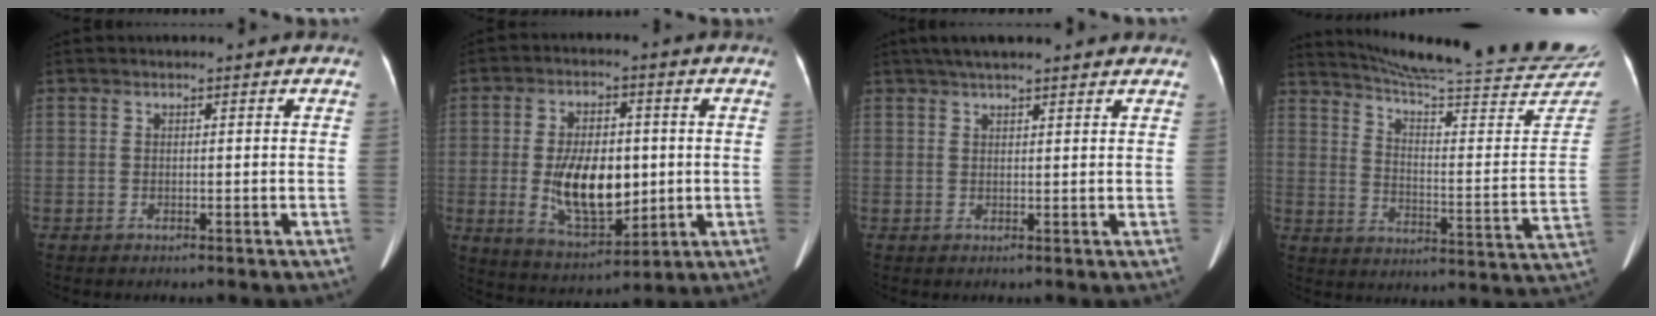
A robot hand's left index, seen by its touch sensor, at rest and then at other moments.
{"total": 12.0, "force": [-0.6, 6.0, 10.4], "torque": [-0.196, -0.002, 0.003]}
{"total": 9.3, "force": [7.7, 1.4, 5.0], "torque": [-0.073, 0.039, 0.106]}
{"total": 28.0, "force": [26.2, 0.0, 9.9], "torque": [-0.156, -0.113, 0.337]}